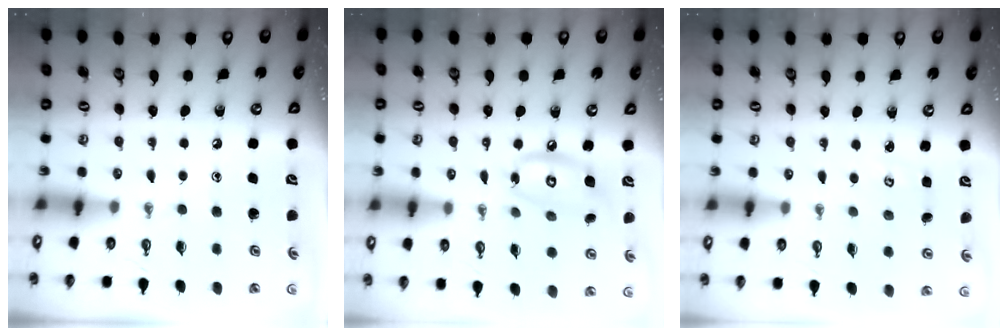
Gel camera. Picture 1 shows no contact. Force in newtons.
{"total": 11.9, "press": 11.9, "slide": 0.8}
{"total": 2.6, "press": 2.6, "slide": 0.3}